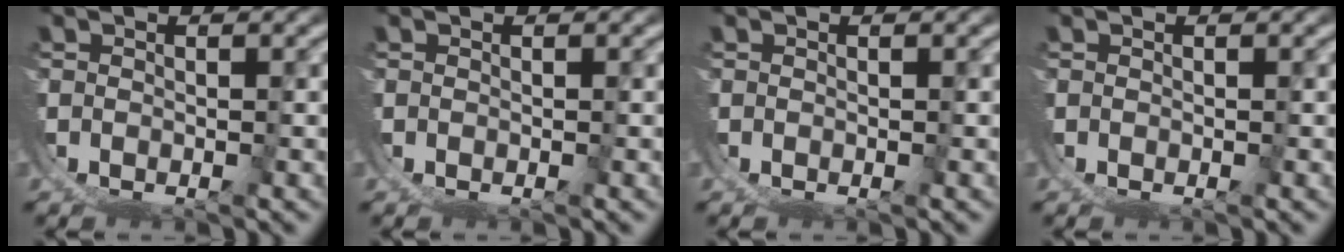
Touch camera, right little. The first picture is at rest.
{"total": 0.0}
{"total": 0.0}
{"total": 0.0}